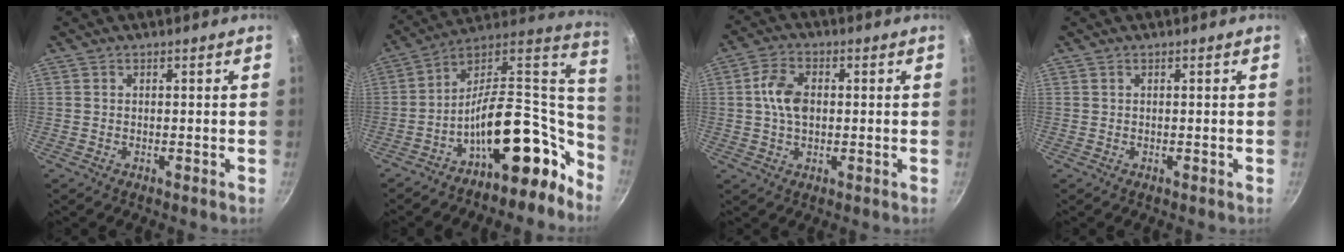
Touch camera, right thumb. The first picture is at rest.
{"total": 21.2, "force": [-8.0, 12.9, 14.8], "torque": [-0.169, 0.091, -0.124]}
{"total": 7.0, "force": [0.5, 4.5, 5.3], "torque": [-0.092, 0.013, 0.004]}
{"total": 0.0}